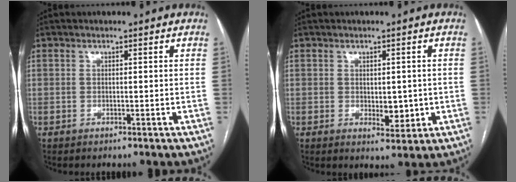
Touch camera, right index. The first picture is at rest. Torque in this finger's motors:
{"motor_torque": [0.07, 0.13, 0.09, 0.02]}